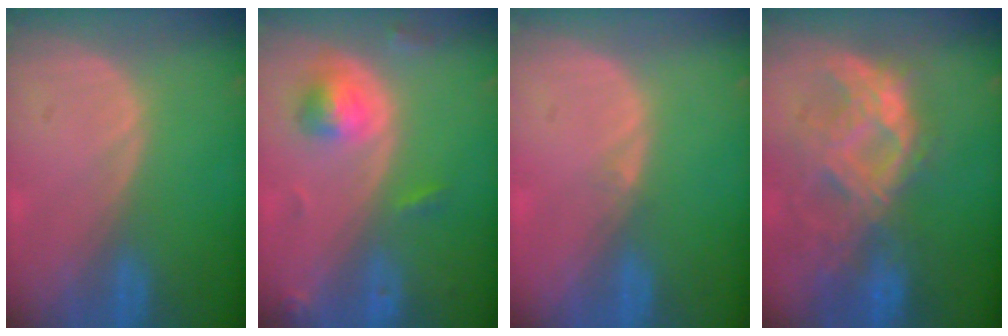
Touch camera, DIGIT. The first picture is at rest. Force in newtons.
{"total": 4.8, "press": 4.6, "slide": 1.1}
{"total": 0.6, "press": 0.5, "slide": 0.4}
{"total": 9.9, "press": 8.8, "slide": 4.5}